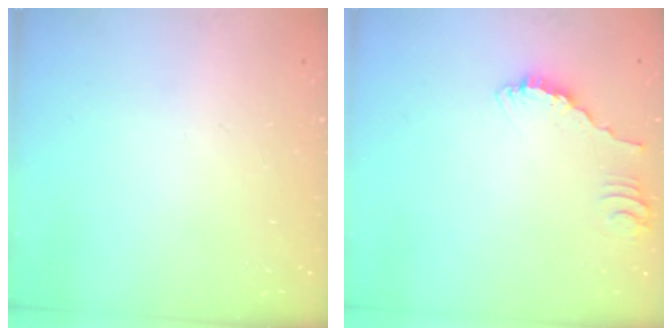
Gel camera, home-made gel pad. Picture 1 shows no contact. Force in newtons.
{"total": 2.4, "press": 2.4, "slide": 0.1}